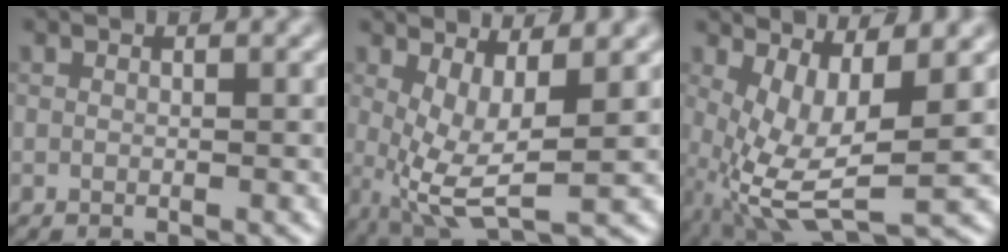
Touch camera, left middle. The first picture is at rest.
{"total": 5.7, "force": [0.5, 1.9, 5.3], "torque": [-0.106, -0.011, 0.014]}
{"total": 7.3, "force": [0.2, 2.7, 6.7], "torque": [-0.144, -0.010, 0.006]}